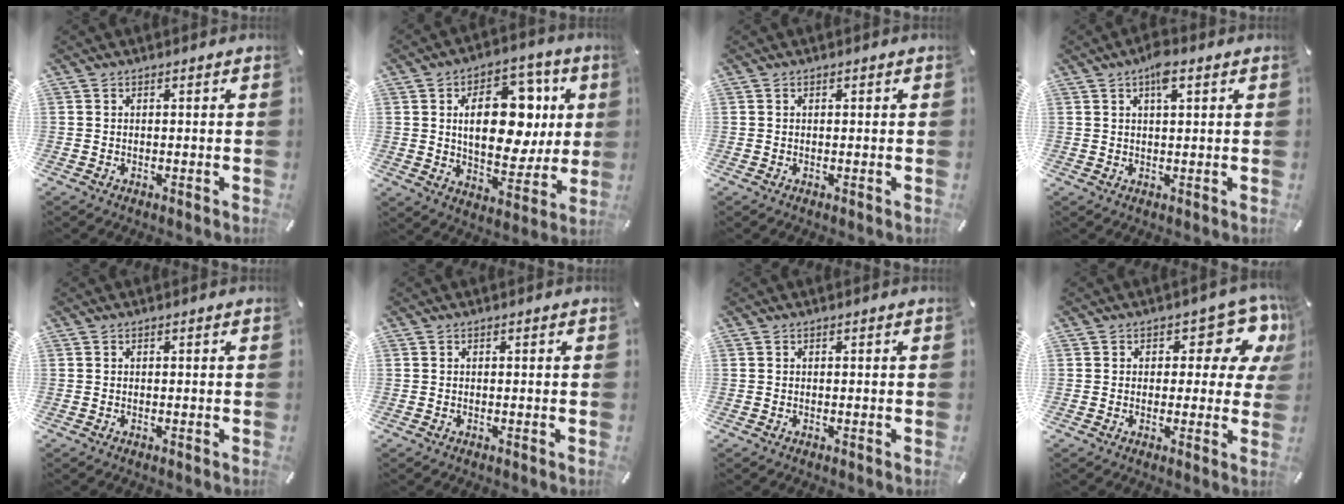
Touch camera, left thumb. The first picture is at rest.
{"total": 18.6, "force": [4.0, 12.1, 13.5], "torque": [-0.187, -0.006, 0.069]}
{"total": 0.0}
{"total": 4.5, "force": [2.3, 1.5, 3.6], "torque": [-0.071, 0.004, 0.037]}
{"total": 0.0}
{"total": 0.0}
{"total": 0.0}
{"total": 10.7, "force": [5.2, 5.8, 7.3], "torque": [-0.084, -0.035, 0.088]}